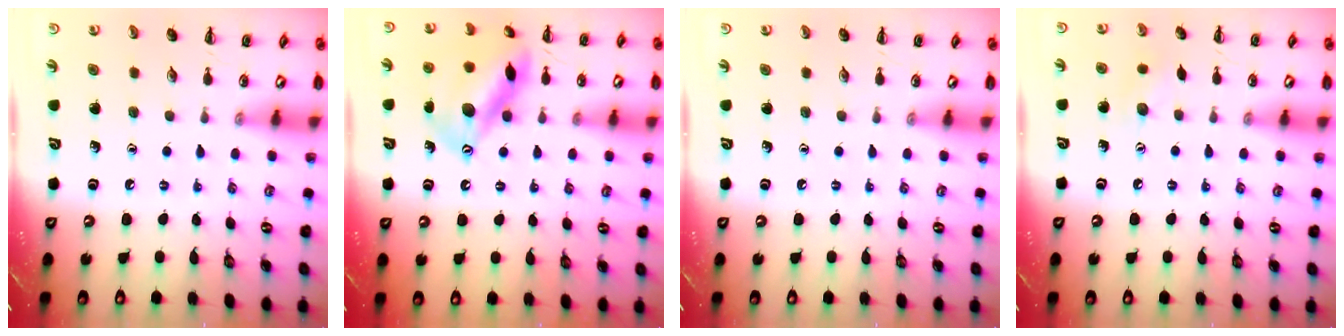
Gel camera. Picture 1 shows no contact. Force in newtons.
{"total": 15.4, "press": 15.4, "slide": 0.9}
{"total": 0.0}
{"total": 5.9, "press": 5.8, "slide": 1.3}